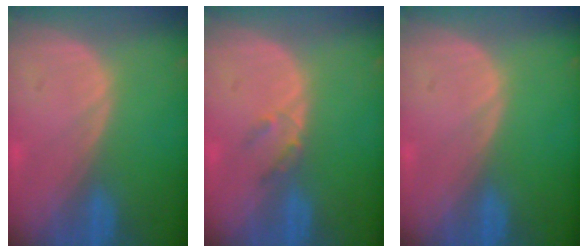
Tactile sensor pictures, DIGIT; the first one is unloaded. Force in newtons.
{"total": 2.0, "press": 1.8, "slide": 0.9}
{"total": 0.0}